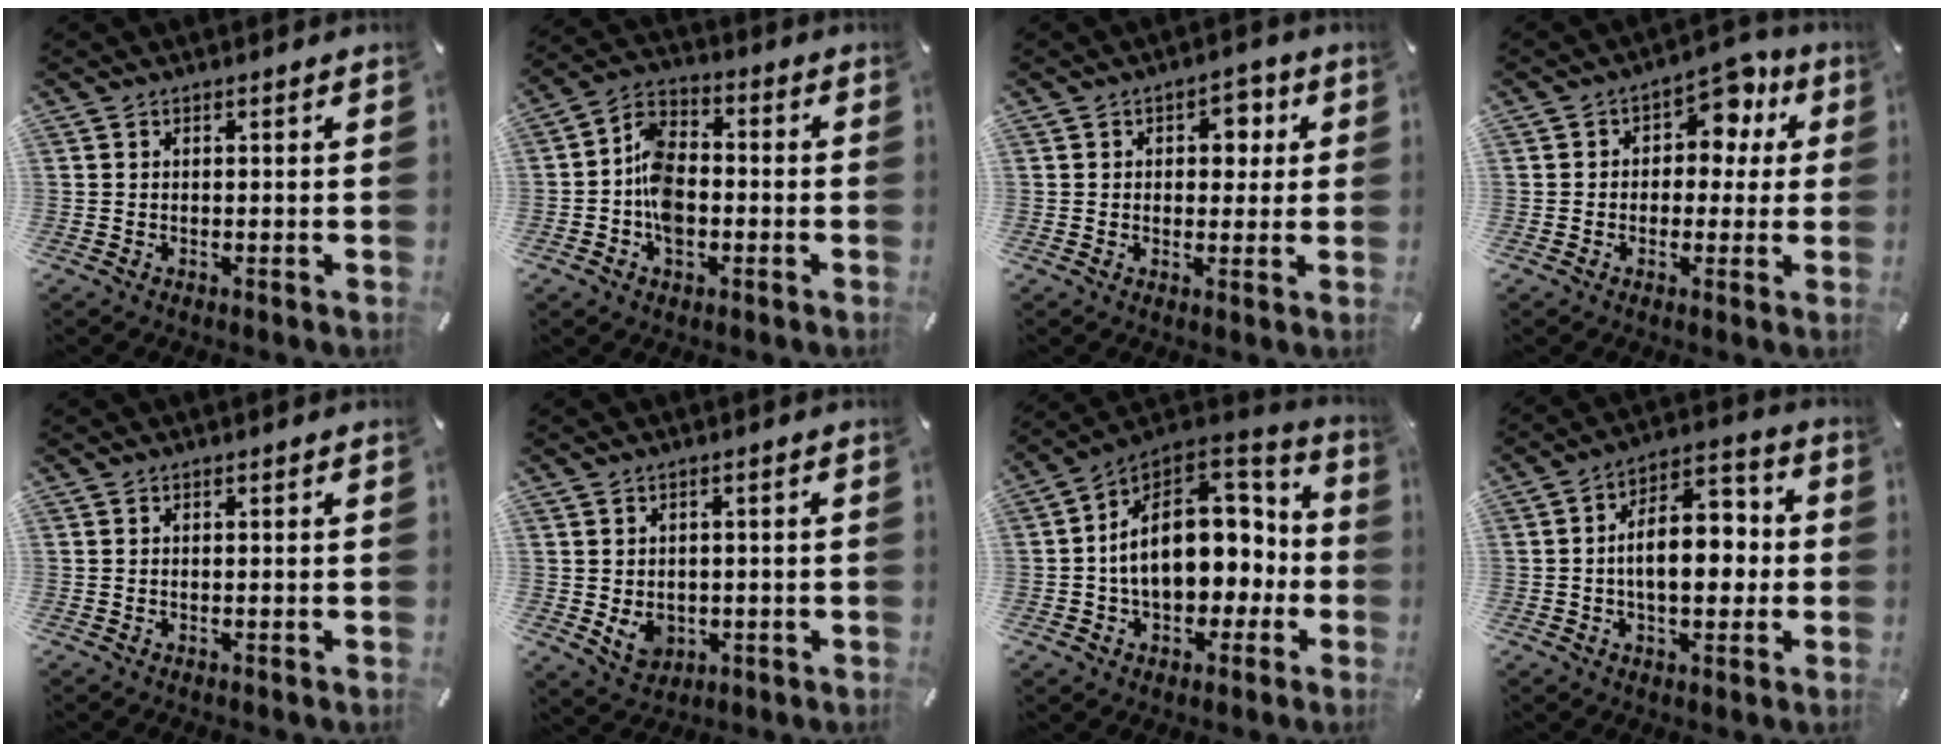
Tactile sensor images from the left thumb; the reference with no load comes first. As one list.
[{"total": 9.5, "force": [-2.7, 6.9, 5.9], "torque": [-0.122, 0.025, -0.046]}, {"total": 5.3, "force": [1.2, 4.0, 3.2], "torque": [-0.022, -0.008, 0.008]}, {"total": 8.7, "force": [3.4, 6.3, 4.8], "torque": [-0.054, -0.024, 0.055]}, {"total": 0.0}, {"total": 5.2, "force": [-0.6, 4.6, 2.4], "torque": [-0.040, 0.000, -0.010]}, {"total": 19.9, "force": [1.2, 14.1, 13.9], "torque": [-0.210, -0.007, 0.029]}, {"total": 12.6, "force": [-0.6, 7.7, 10.0], "torque": [-0.128, 0.010, -0.011]}]